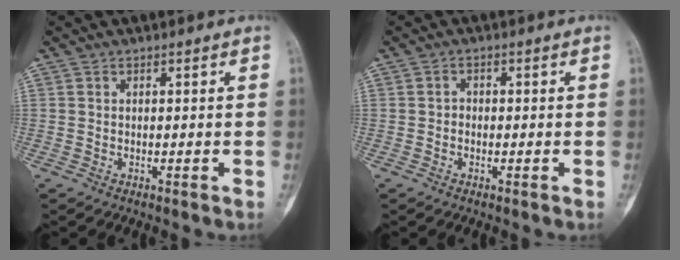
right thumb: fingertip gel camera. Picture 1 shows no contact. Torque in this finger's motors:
{"motor_torque": [-0.40, 0.28, -0.14, 0.19, -0.08]}